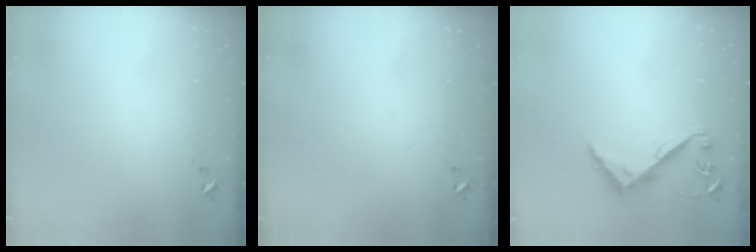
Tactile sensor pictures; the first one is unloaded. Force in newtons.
{"total": 0.0}
{"total": 6.7, "press": 6.6, "slide": 0.7}